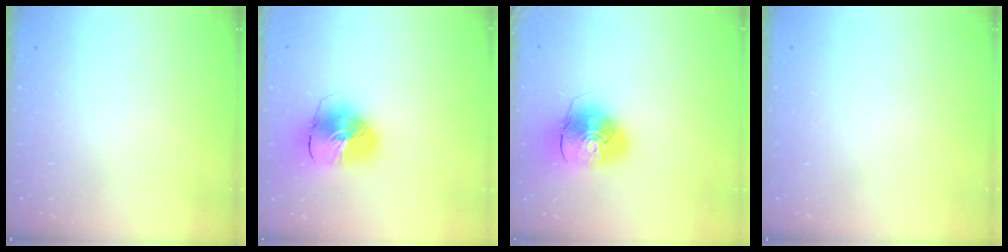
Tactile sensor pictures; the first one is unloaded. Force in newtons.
{"total": 11.5, "press": 11.4, "slide": 1.5}
{"total": 10.8, "press": 10.6, "slide": 1.9}
{"total": 0.0}